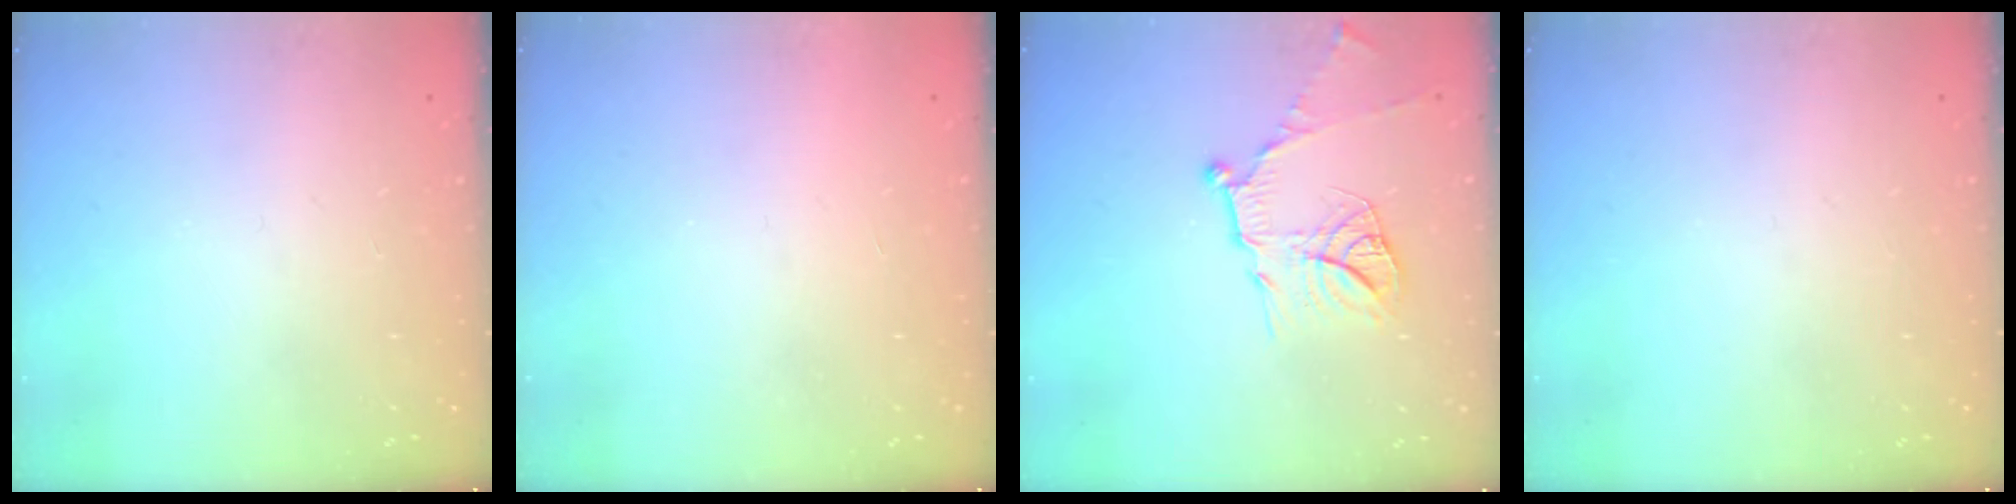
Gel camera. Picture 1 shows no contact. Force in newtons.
{"total": 1.6, "press": 1.6, "slide": 0.1}
{"total": 13.4, "press": 13.3, "slide": 1.2}
{"total": 0.0}